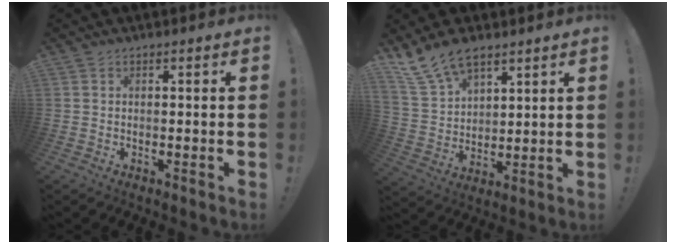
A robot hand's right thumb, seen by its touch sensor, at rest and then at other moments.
{"total": 11.9, "force": [8.9, 6.1, 5.1], "torque": [-0.103, -0.046, 0.172]}